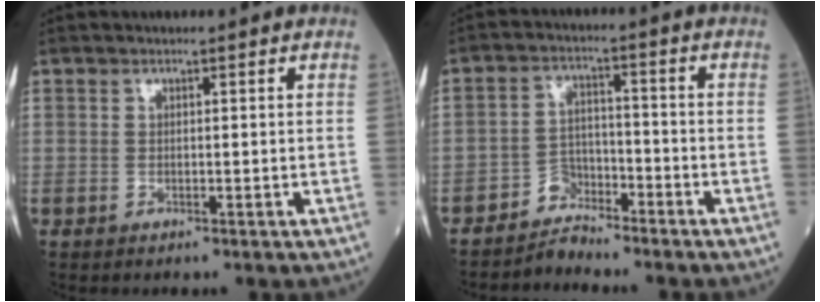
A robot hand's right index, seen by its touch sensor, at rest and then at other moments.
{"total": 3.8, "force": [-3.5, 1.3, -0.2], "torque": [0.008, 0.002, -0.066]}